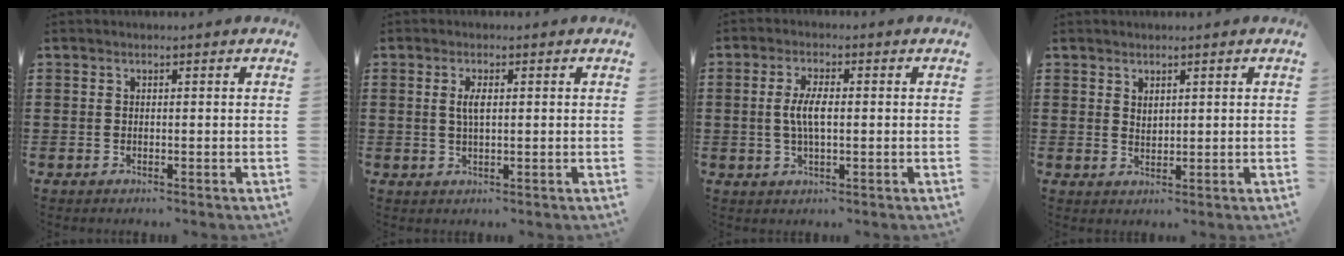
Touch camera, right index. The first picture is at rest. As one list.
[{"total": 2.5, "force": [0.5, 0.8, 2.3], "torque": [-0.048, 0.003, 0.006]}, {"total": 4.5, "force": [0.0, 1.4, 4.3], "torque": [-0.087, 0.000, -0.004]}, {"total": 1.5, "force": [1.3, 0.6, 0.3], "torque": [-0.007, 0.002, 0.026]}]